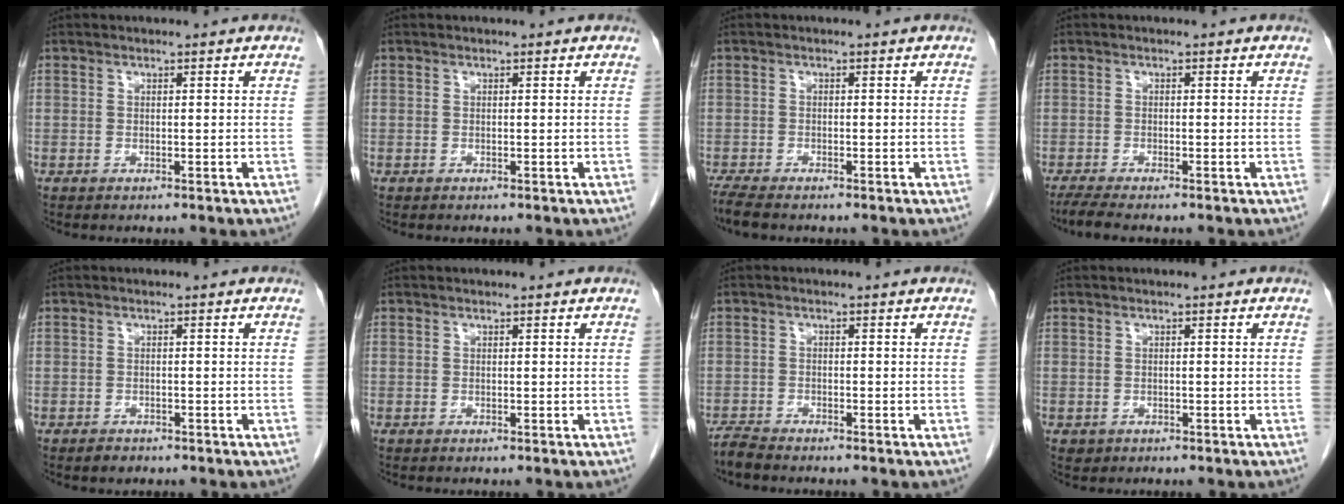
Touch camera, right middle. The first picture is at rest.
{"total": 0.0}
{"total": 3.4, "force": [-2.8, 0.6, 1.7], "torque": [-0.038, -0.011, -0.047]}
{"total": 3.4, "force": [-2.8, 0.1, 1.9], "torque": [-0.038, -0.009, -0.048]}
{"total": 1.4, "force": [-1.1, 0.8, 0.4], "torque": [-0.012, 0.000, -0.013]}
{"total": 0.0}
{"total": 2.3, "force": [-2.2, 0.0, 0.6], "torque": [-0.015, -0.009, -0.042]}
{"total": 0.9, "force": [-0.3, 0.8, 0.1], "torque": [-0.005, 0.004, 0.003]}